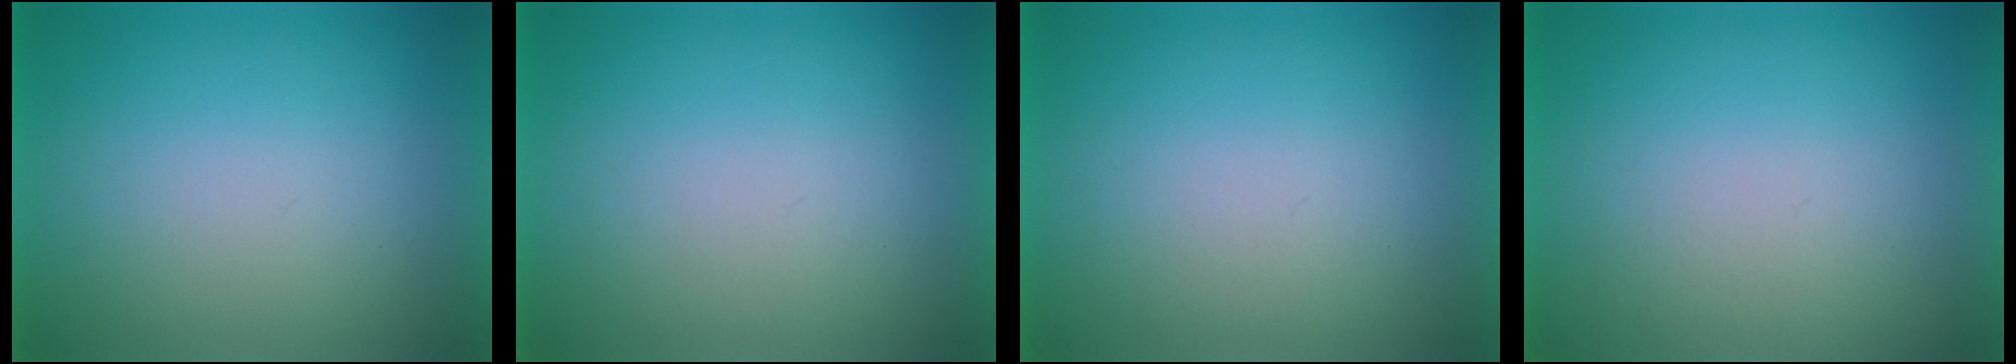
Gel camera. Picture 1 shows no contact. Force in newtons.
{"total": 1.2}
{"total": 1.0}
{"total": 2.0}